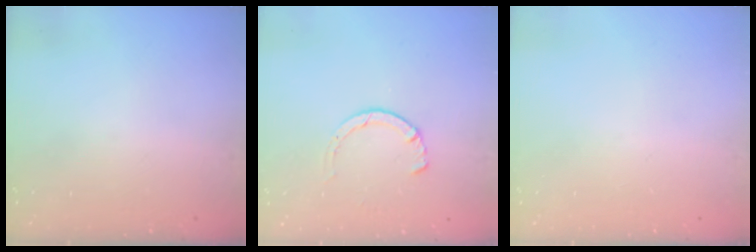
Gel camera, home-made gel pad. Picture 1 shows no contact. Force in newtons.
{"total": 1.2, "press": 1.2, "slide": 0.3}
{"total": 0.0}